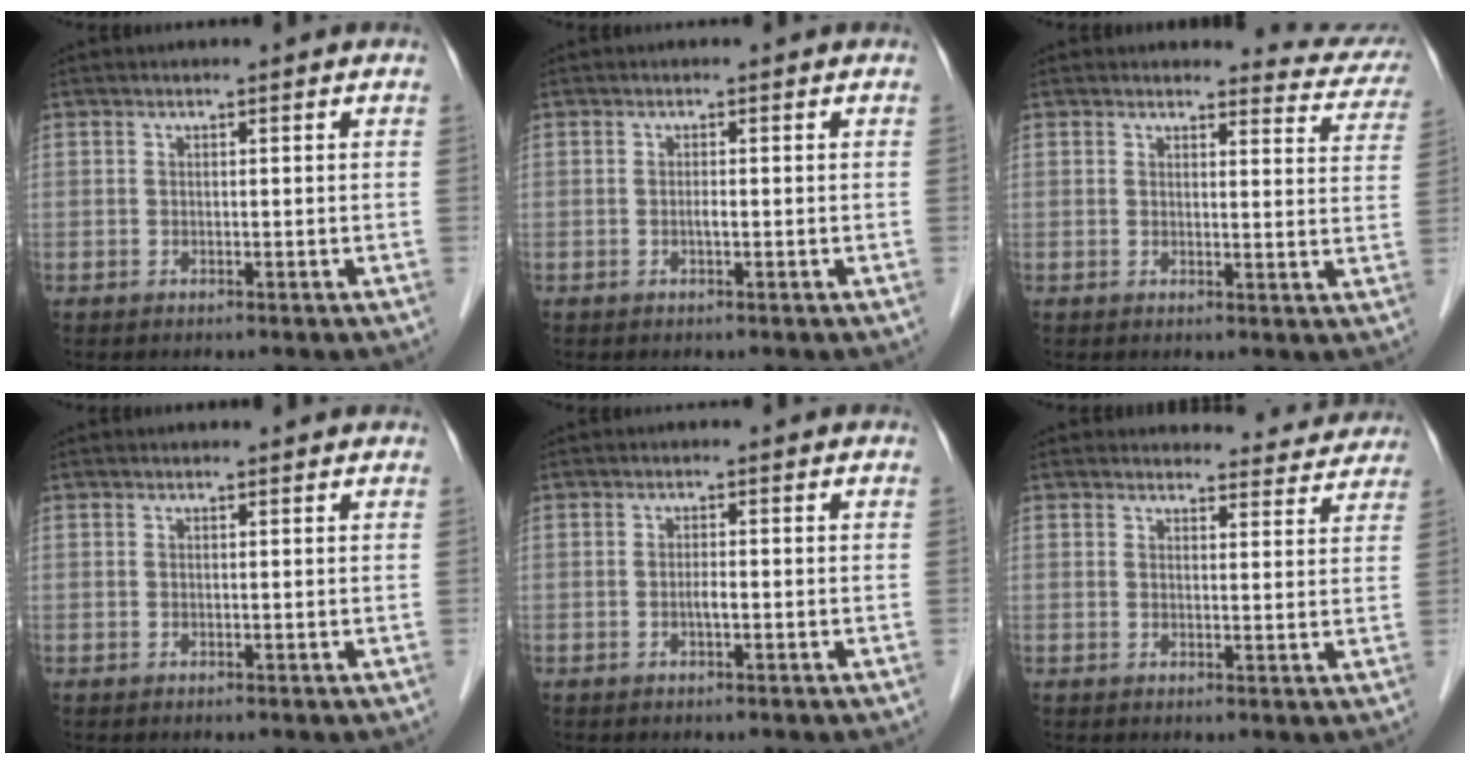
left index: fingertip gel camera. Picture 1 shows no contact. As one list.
[{"total": 0.7, "force": [-0.5, 0.1, 0.5], "torque": [-0.009, -0.003, -0.011]}, {"total": 6.8, "force": [6.6, 1.5, -0.3], "torque": [0.024, -0.038, 0.045]}, {"total": 1.2, "force": [1.2, 0.3, 0.3], "torque": [-0.011, 0.005, 0.008]}, {"total": 1.2, "force": [-0.7, 0.2, 1.0], "torque": [-0.020, -0.002, -0.014]}, {"total": 8.6, "force": [8.3, 2.4, 0.3], "torque": [0.032, -0.009, 0.070]}]